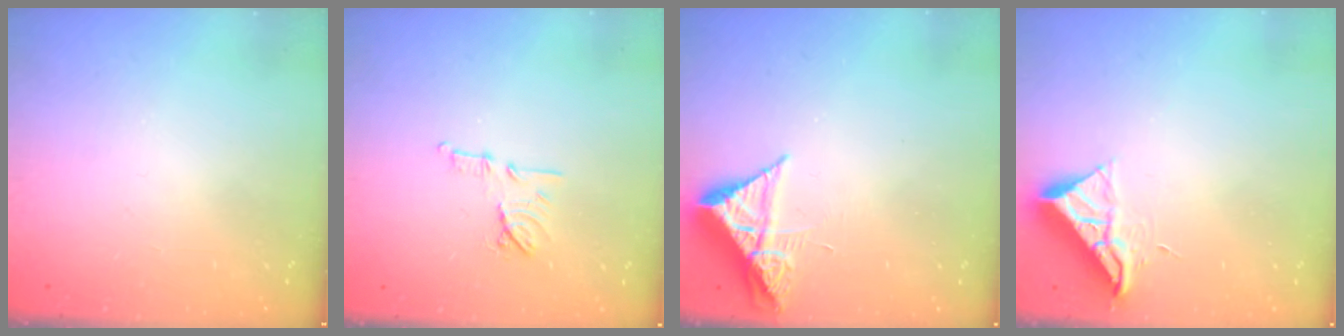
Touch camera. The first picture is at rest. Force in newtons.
{"total": 9.5, "press": 9.5, "slide": 0.8}
{"total": 7.0, "press": 7.0, "slide": 0.3}
{"total": 10.2, "press": 10.2, "slide": 0.5}